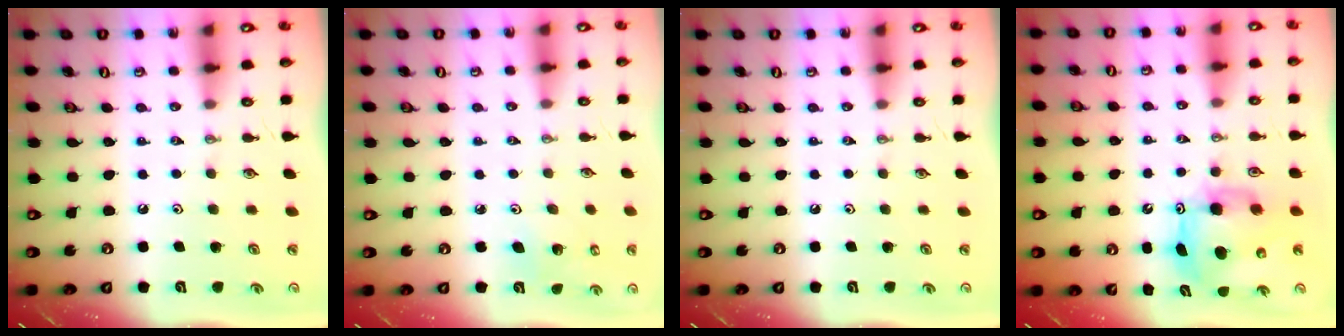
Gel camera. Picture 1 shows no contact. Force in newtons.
{"total": 4.2, "press": 4.1, "slide": 0.9}
{"total": 0.0}
{"total": 10.2, "press": 10.2, "slide": 0.5}